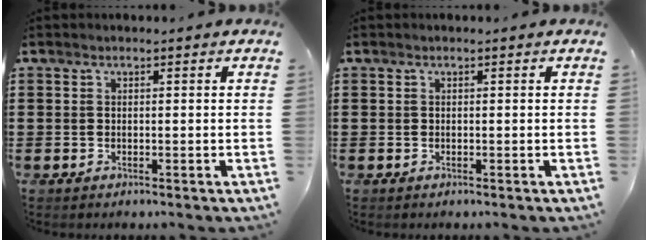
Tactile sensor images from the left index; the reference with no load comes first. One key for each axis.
{"total": 0.0}